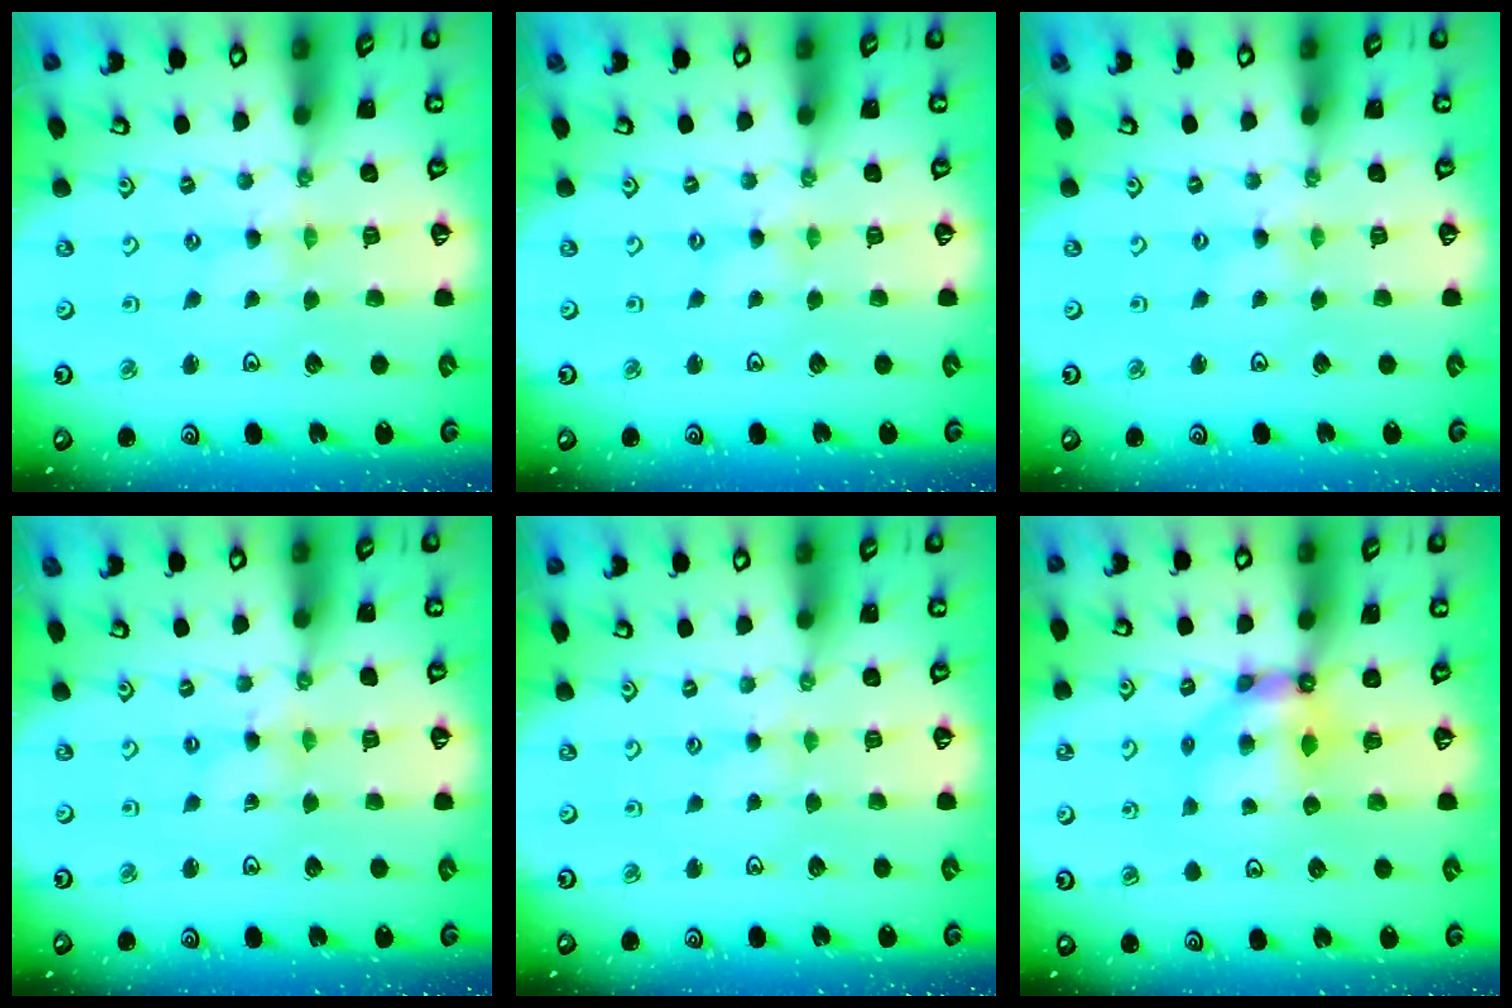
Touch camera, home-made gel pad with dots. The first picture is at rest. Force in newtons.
{"total": 0.0}
{"total": 0.0}
{"total": 1.3, "press": 1.3, "slide": 0.3}
{"total": 2.8, "press": 2.7, "slide": 0.4}
{"total": 6.4, "press": 6.3, "slide": 0.4}